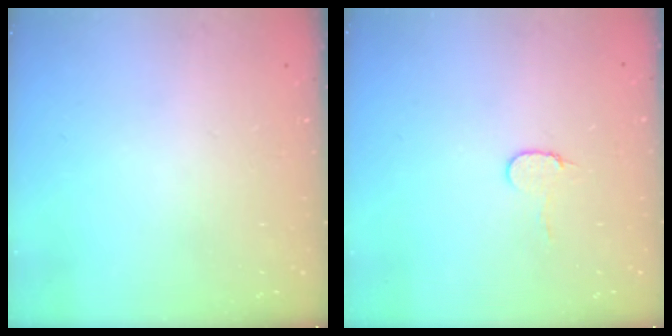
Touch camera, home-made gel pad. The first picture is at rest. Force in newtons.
{"total": 5.9, "press": 5.9, "slide": 0.5}